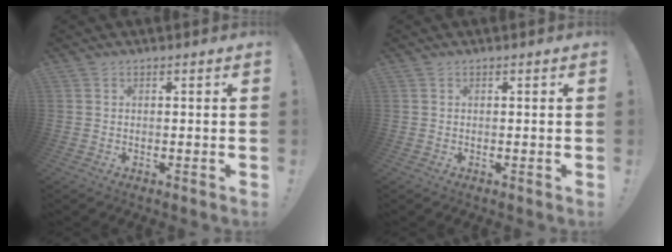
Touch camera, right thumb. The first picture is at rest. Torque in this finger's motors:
{"motor_torque": [-0.05, 0.05, -0.05, 0.03, 0.03]}